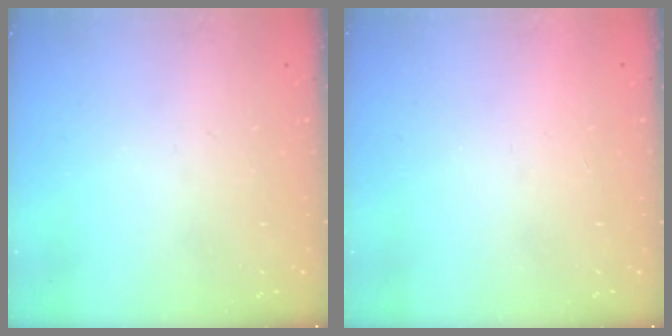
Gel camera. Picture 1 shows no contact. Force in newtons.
{"total": 1.5, "press": 1.5, "slide": 0.1}